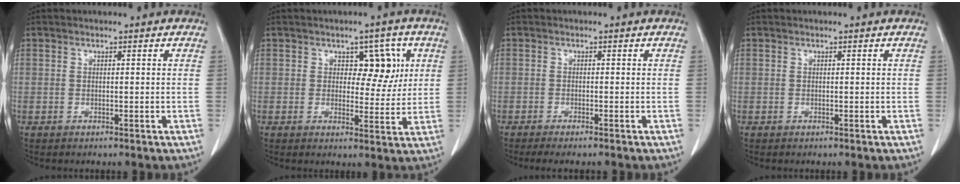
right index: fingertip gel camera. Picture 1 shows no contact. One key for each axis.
{"total": 5.9, "fx": 1.8, "fy": 3.5, "fz": 4.4, "tx": -0.042, "ty": 0.010, "tz": 0.027}
{"total": 4.2, "fx": -3.6, "fy": 0.3, "fz": 2.2, "tx": -0.025, "ty": -0.006, "tz": -0.049}
{"total": 0.0}